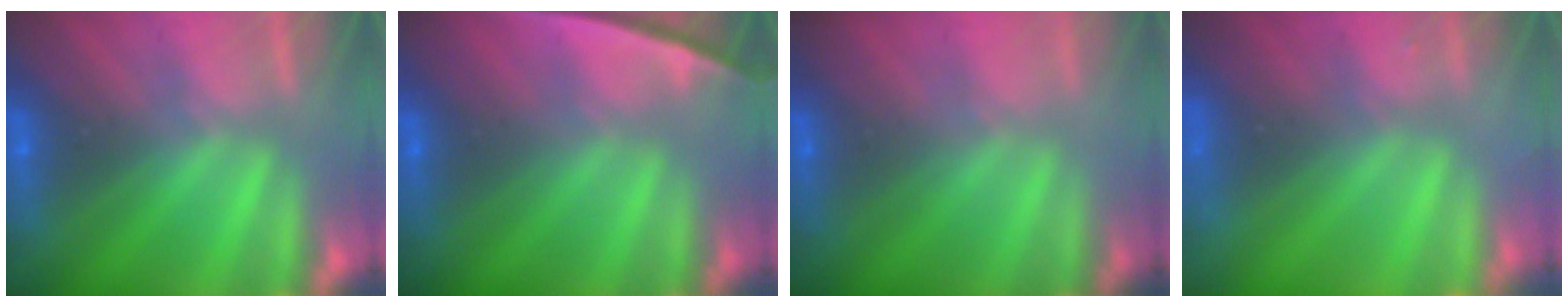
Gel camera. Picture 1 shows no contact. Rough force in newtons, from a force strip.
{"total": 2.4}
{"total": 1.1}
{"total": 11.8}